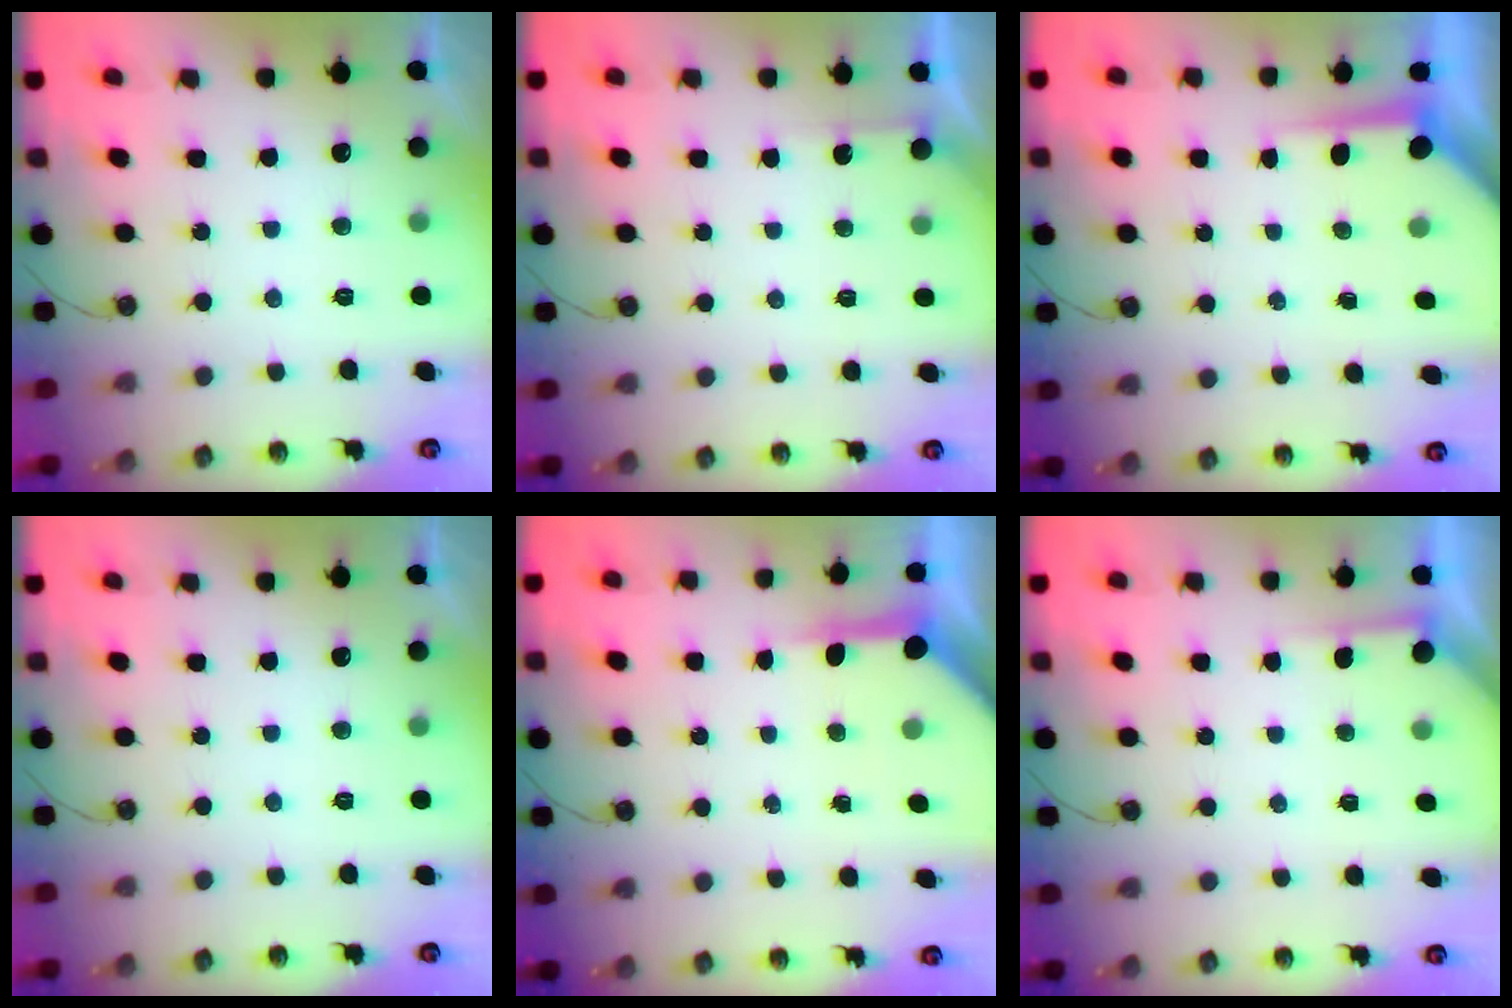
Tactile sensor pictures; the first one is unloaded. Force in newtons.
{"total": 2.8, "press": 2.8, "slide": 0.3}
{"total": 5.2, "press": 5.1, "slide": 0.6}
{"total": 0.0}
{"total": 6.3, "press": 6.2, "slide": 0.6}
{"total": 2.3, "press": 2.3, "slide": 0.3}